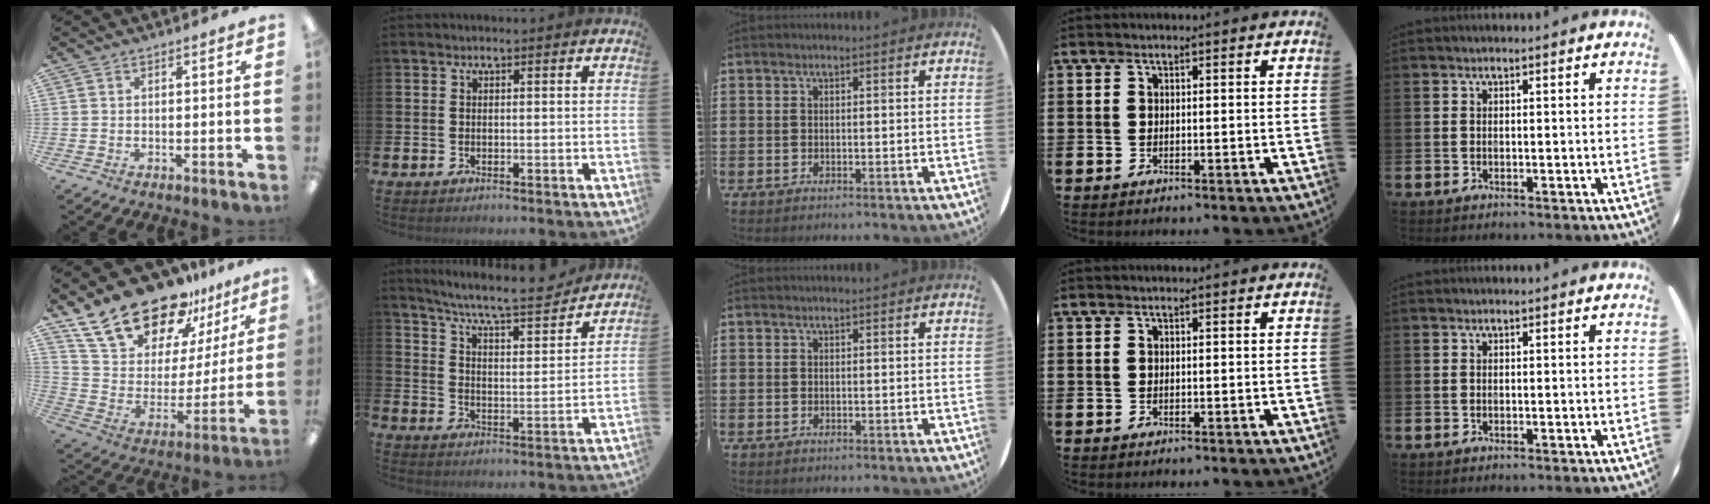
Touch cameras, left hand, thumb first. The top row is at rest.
{"thumb": {"total": 22.4, "force": [18.3, 9.8, 8.5], "torque": [-0.164, -0.126, 0.333]}, "index": {"total": 7.7, "force": [7.1, 0.6, 2.9], "torque": [-0.078, -0.053, 0.118]}}